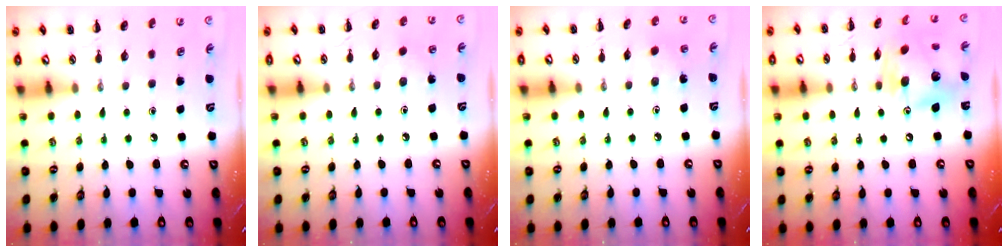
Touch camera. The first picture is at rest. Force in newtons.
{"total": 2.9, "press": 2.7, "slide": 0.8}
{"total": 2.4, "press": 2.3, "slide": 0.7}
{"total": 12.9, "press": 12.8, "slide": 1.6}